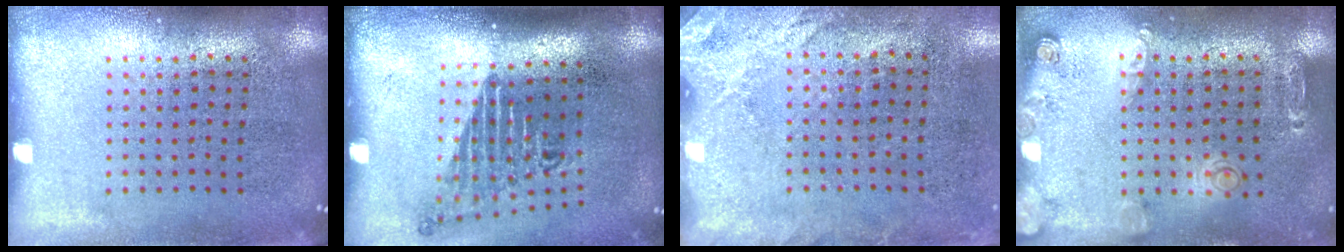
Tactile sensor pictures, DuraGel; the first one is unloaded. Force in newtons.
{"total": 1.6, "press": 1.1, "slide": 1.2}
{"total": 2.7, "press": 2.1, "slide": 1.7}
{"total": 1.4, "press": 1.4, "slide": 0.4}